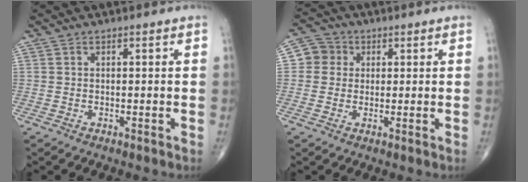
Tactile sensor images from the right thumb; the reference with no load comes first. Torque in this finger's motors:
{"motor_torque": [-0.31, 0.23, -0.04, -0.20, -0.05]}